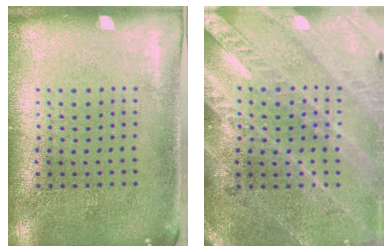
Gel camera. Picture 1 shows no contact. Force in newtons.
{"total": 2.9, "press": 2.6, "slide": 1.1}